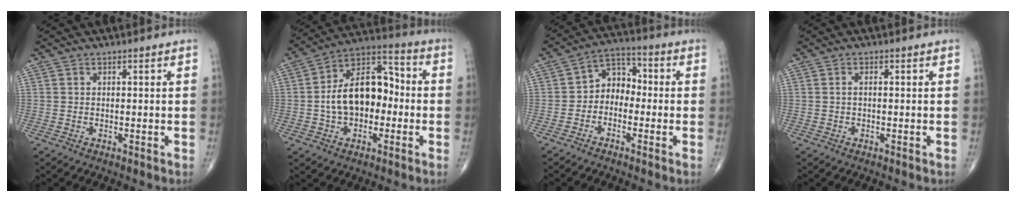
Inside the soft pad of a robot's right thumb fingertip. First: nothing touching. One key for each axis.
{"total": 15.6, "fx": -1.3, "fy": 9.9, "fz": 12.0, "tx": -0.176, "ty": 0.045, "tz": -0.028}
{"total": 6.6, "fx": -1.5, "fy": 5.2, "fz": 3.9, "tx": -0.034, "ty": 0.036, "tz": -0.046}
{"total": 0.8, "fx": 0.0, "fy": 0.3, "fz": 0.7, "tx": -0.017, "ty": 0.001, "tz": -0.002}